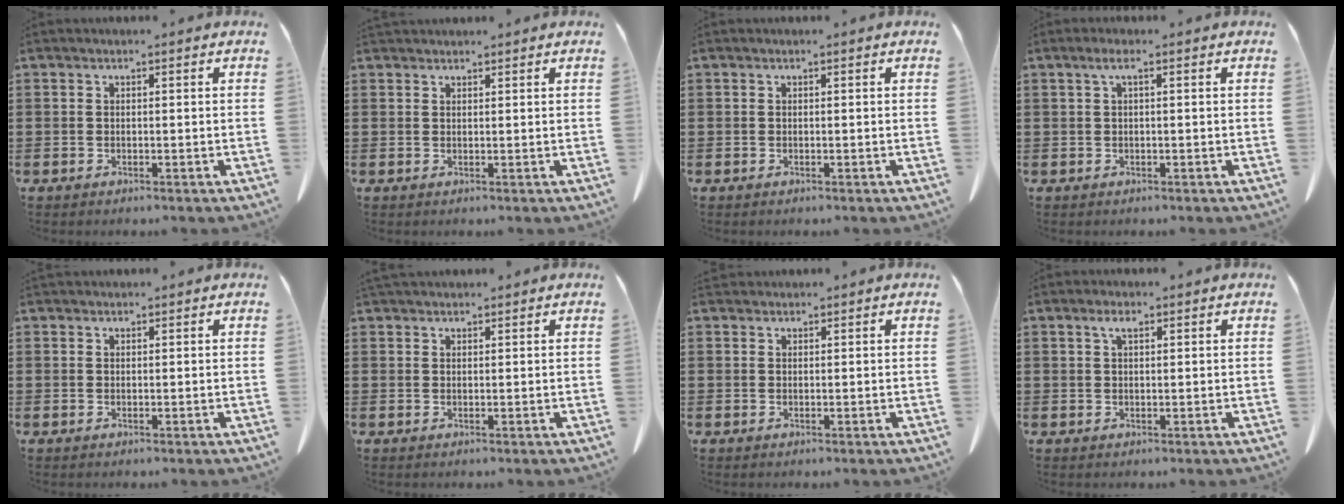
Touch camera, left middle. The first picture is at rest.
{"total": 1.0, "force": [1.0, 0.2, 0.1], "torque": [-0.005, -0.002, 0.021]}
{"total": 0.0}
{"total": 1.7, "force": [0.3, 0.2, 1.7], "torque": [-0.032, -0.001, 0.005]}
{"total": 0.6, "force": [0.6, 0.1, 0.1], "torque": [-0.003, -0.002, 0.014]}
{"total": 1.5, "force": [1.4, 0.4, 0.3], "torque": [-0.009, 0.000, 0.029]}
{"total": 0.9, "force": [0.8, 0.3, 0.0], "torque": [-0.002, 0.000, 0.017]}
{"total": 2.1, "force": [1.1, 0.6, 1.6], "torque": [-0.035, 0.002, 0.020]}